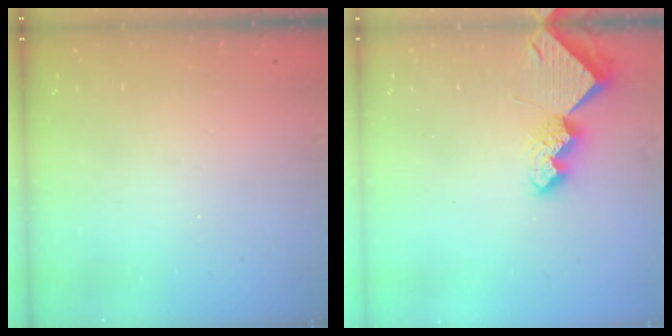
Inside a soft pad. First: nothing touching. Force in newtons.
{"total": 7.5, "press": 7.5, "slide": 0.5}